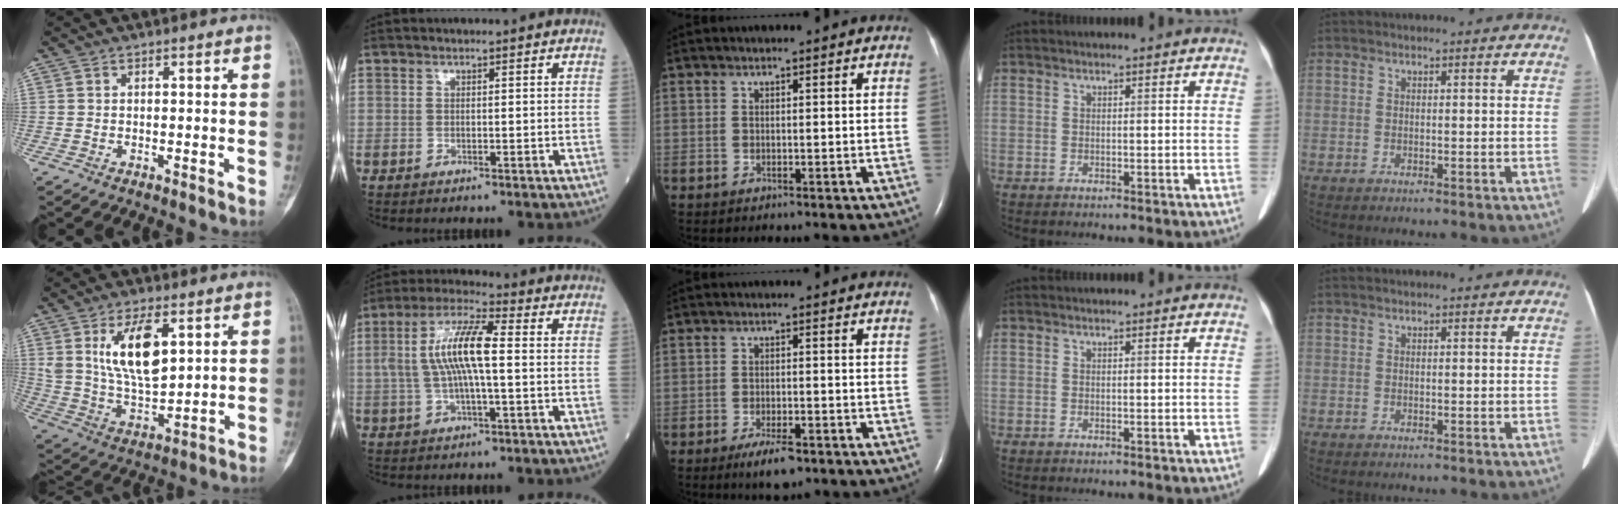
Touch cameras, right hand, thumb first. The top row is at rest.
{"thumb": {"total": 13.5, "force": [4.8, 6.3, 11.0], "torque": [-0.191, -0.025, 0.100]}, "index": {"total": 10.5, "force": [0.4, 2.2, 10.3], "torque": [-0.210, 0.020, 0.004]}, "middle": {"total": 4.6, "force": [-3.0, 1.2, 3.3], "torque": [-0.065, -0.006, -0.046]}}